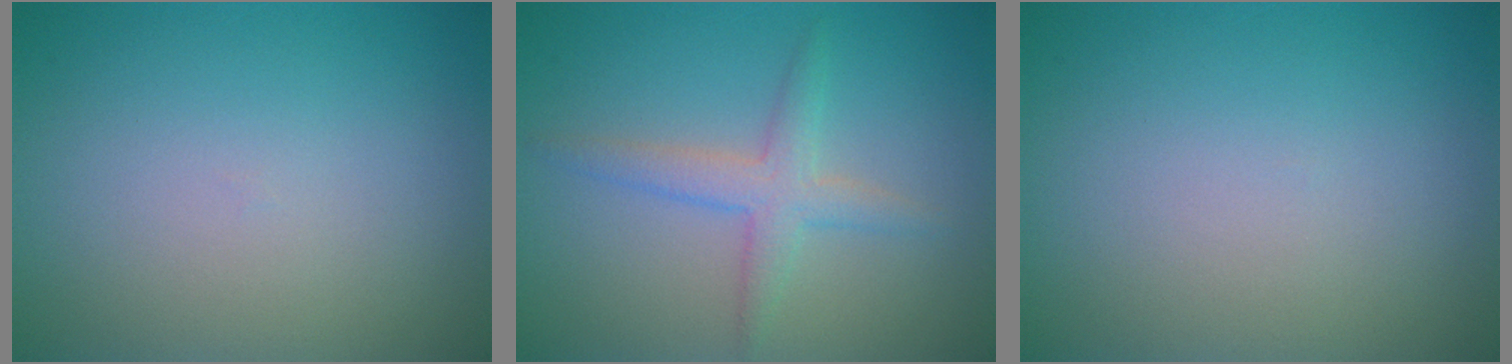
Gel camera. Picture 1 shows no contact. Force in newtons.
{"total": 2.7, "press": 2.7, "slide": 0.1}
{"total": 0.0}